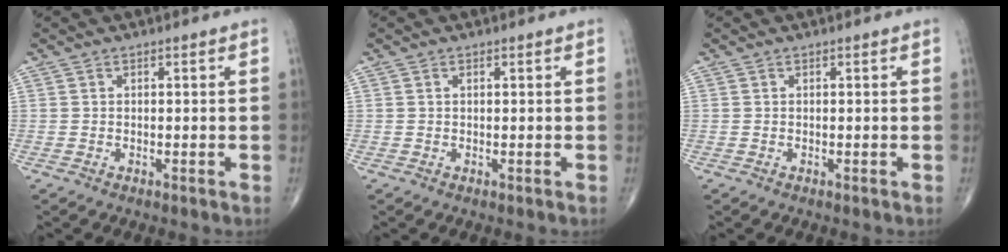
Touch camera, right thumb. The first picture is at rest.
{"total": 0.0}
{"total": 0.0}